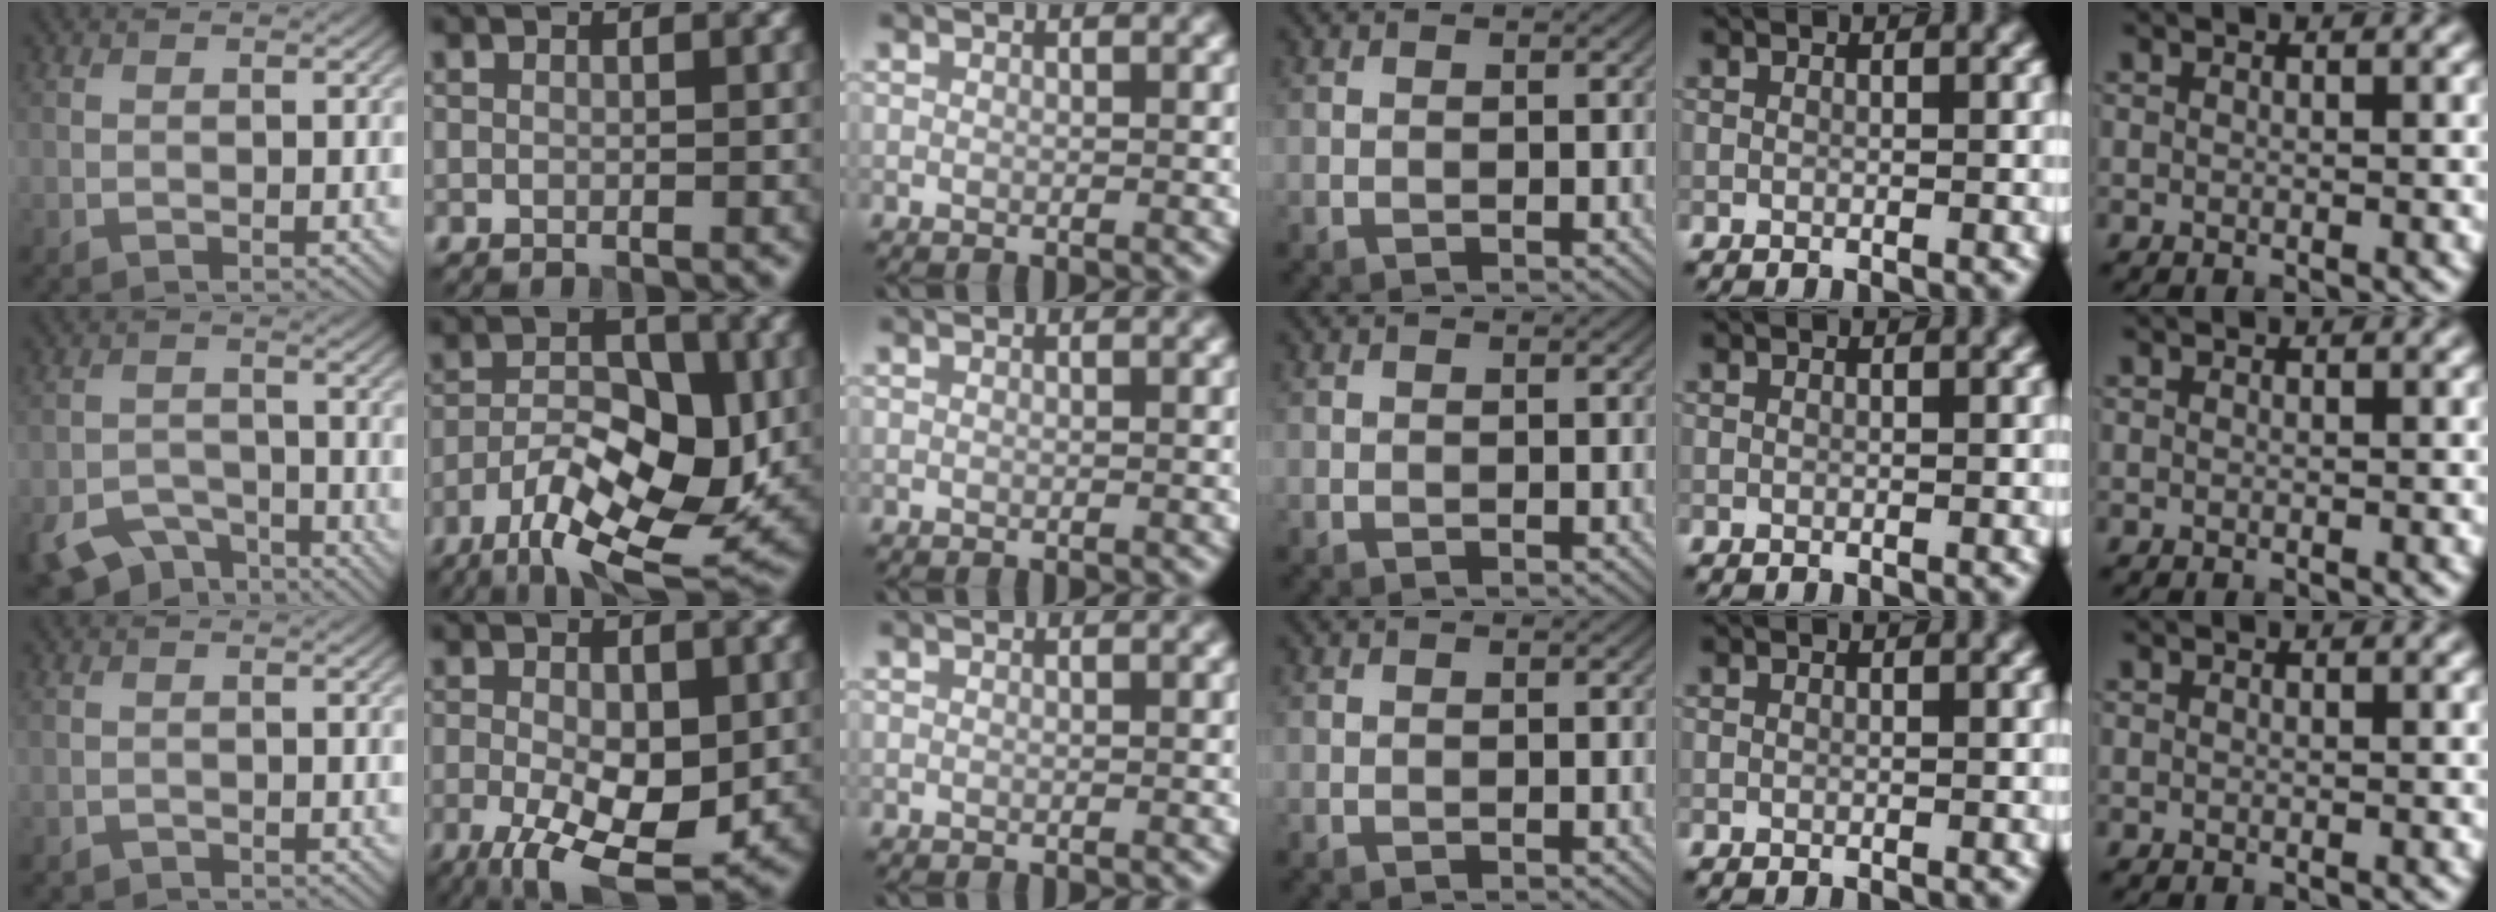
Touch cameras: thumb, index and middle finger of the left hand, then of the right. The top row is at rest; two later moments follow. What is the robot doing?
{"motion": "lift_and_place", "object": "calculator"}